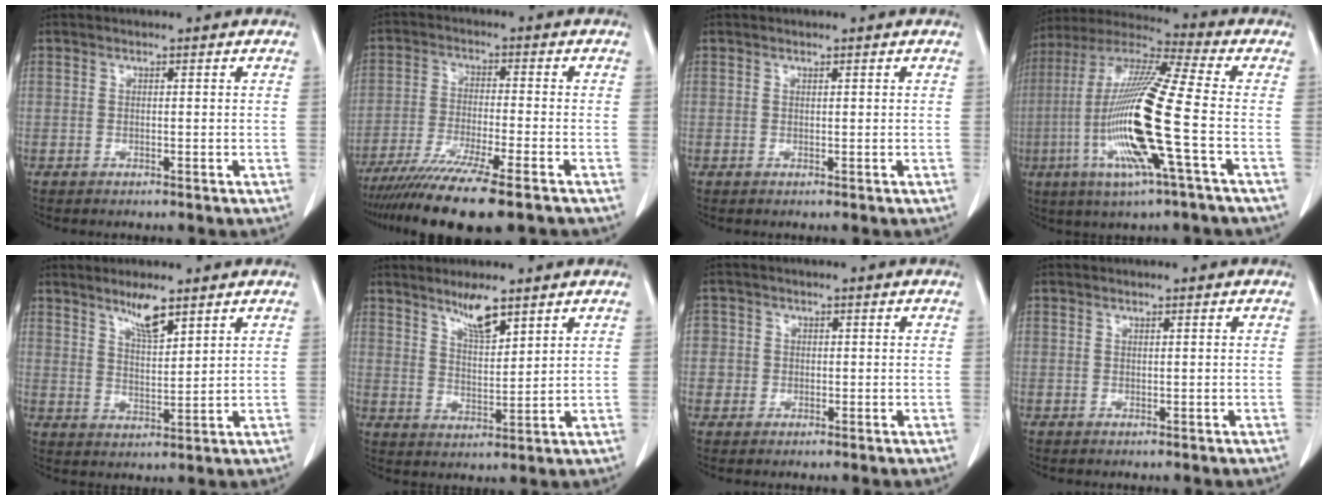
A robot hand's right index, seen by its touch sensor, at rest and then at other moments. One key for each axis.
{"total": 13.0, "fx": -9.9, "fy": 0.2, "fz": 8.3, "tx": -0.143, "ty": -0.034, "tz": -0.162}
{"total": 0.0}
{"total": 18.3, "fx": -4.2, "fy": 0.0, "fz": 17.8, "tx": -0.369, "ty": -0.012, "tz": -0.091}
{"total": 5.2, "fx": 3.8, "fy": 0.8, "fz": 3.4, "tx": -0.061, "ty": -0.005, "tz": 0.070}
{"total": 5.5, "fx": 4.2, "fy": 0.9, "fz": 3.5, "tx": -0.065, "ty": -0.004, "tz": 0.077}
{"total": 2.6, "fx": -0.1, "fy": 2.6, "fz": 0.0, "tx": 0.016, "ty": 0.009, "tz": -0.004}
{"total": 0.0}